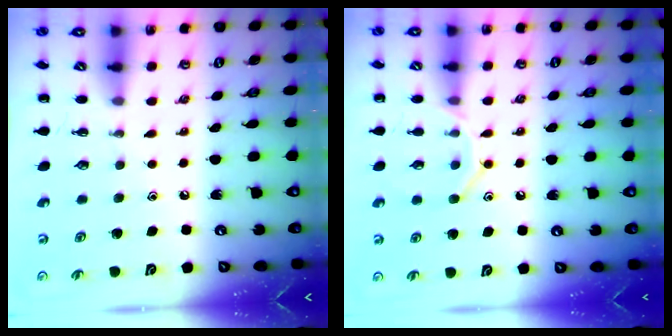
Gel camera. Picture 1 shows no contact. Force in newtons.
{"total": 9.8, "press": 9.7, "slide": 1.6}